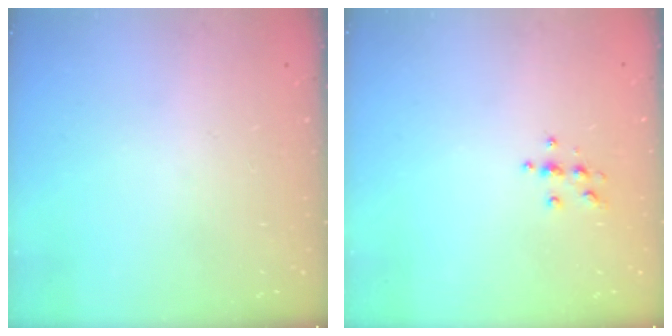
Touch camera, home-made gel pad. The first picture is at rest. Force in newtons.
{"total": 4.5, "press": 4.4, "slide": 0.6}